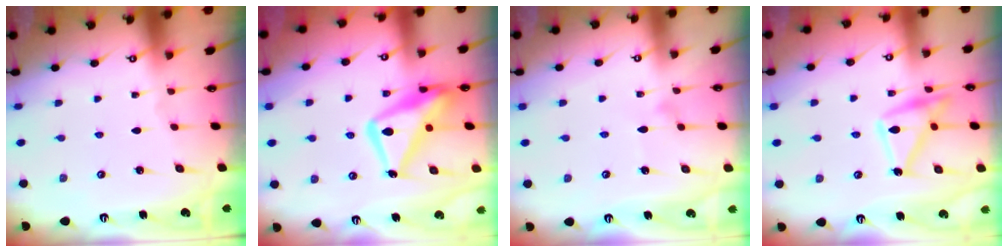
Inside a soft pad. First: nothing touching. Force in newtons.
{"total": 18.0, "press": 17.9, "slide": 1.7}
{"total": 8.3, "press": 8.2, "slide": 0.4}
{"total": 16.1, "press": 16.1, "slide": 0.7}